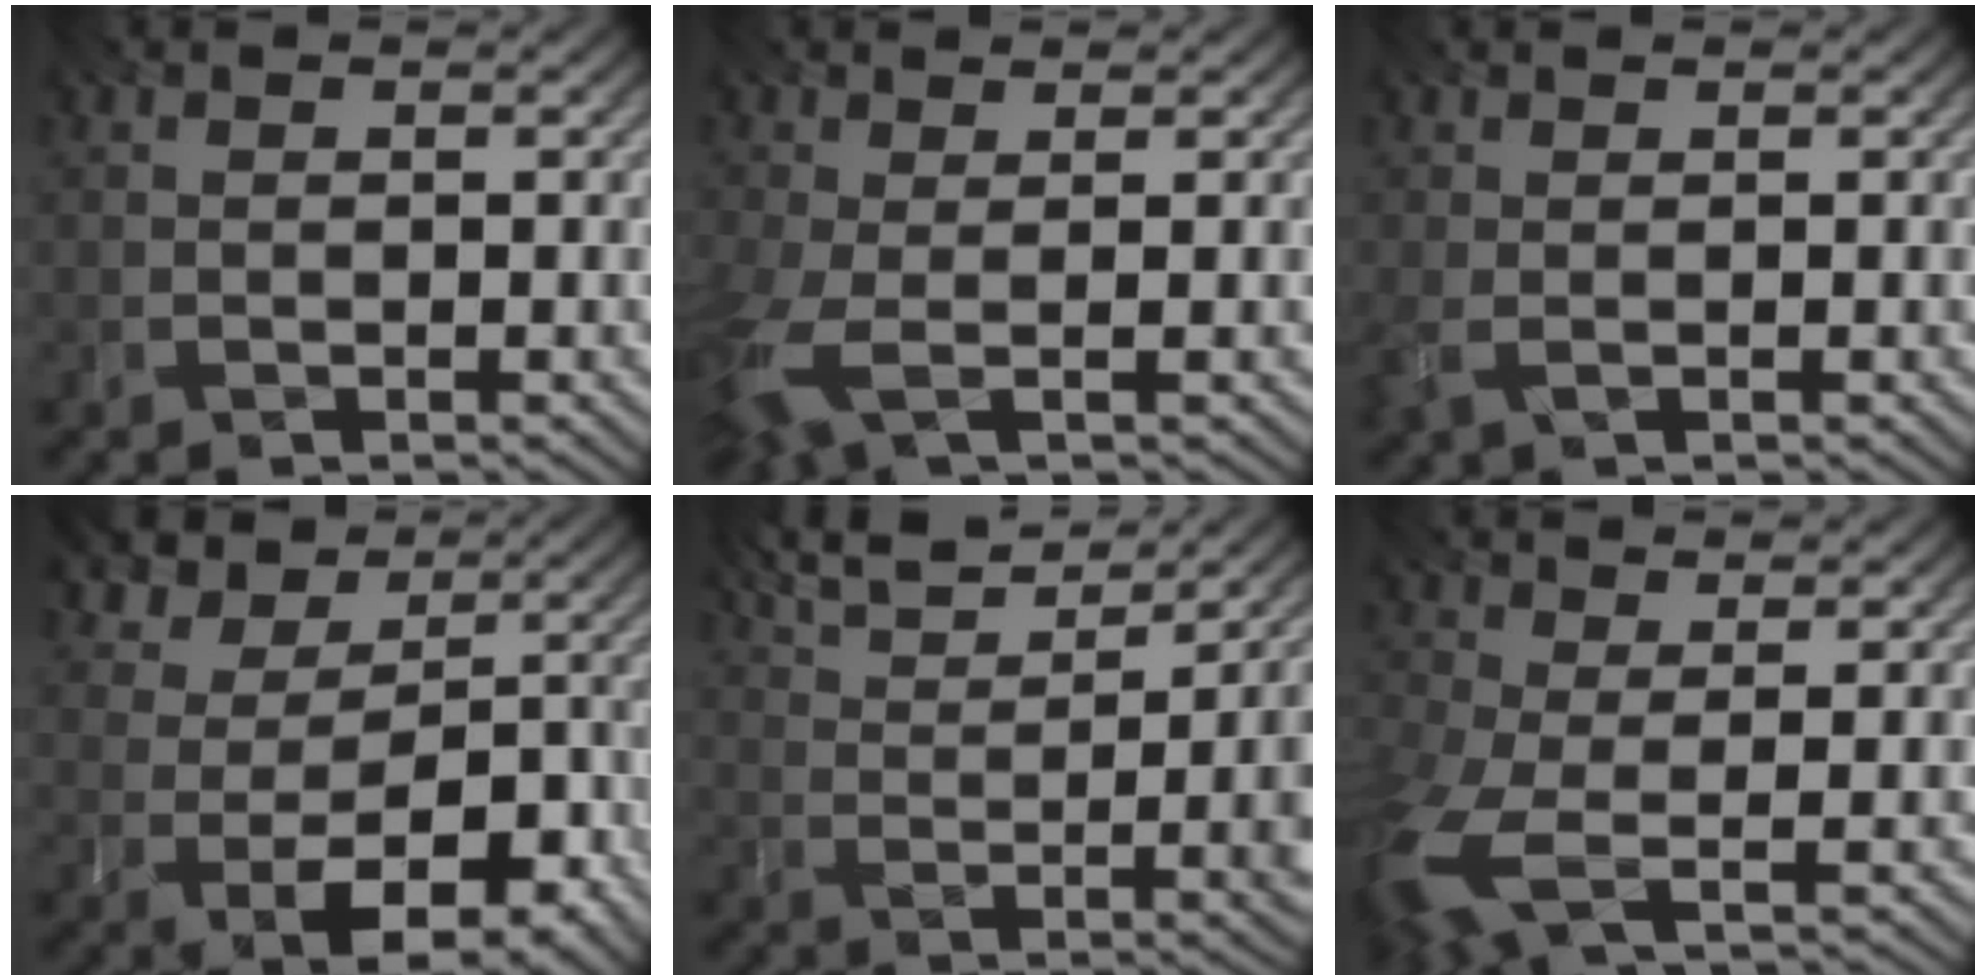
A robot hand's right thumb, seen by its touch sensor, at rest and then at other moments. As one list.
[{"total": 4.5, "force": [-0.4, 2.0, 4.1], "torque": [-0.108, -0.003, -0.016]}, {"total": 1.7, "force": [0.4, 0.8, 1.5], "torque": [-0.043, 0.010, 0.009]}, {"total": 10.4, "force": [-1.4, 7.9, 6.6], "torque": [-0.089, -0.016, -0.015]}, {"total": 9.1, "force": [5.6, 2.3, 6.8], "torque": [-0.119, 0.026, 0.107]}, {"total": 7.2, "force": [-1.9, 3.7, 5.9], "torque": [-0.163, -0.022, -0.047]}]